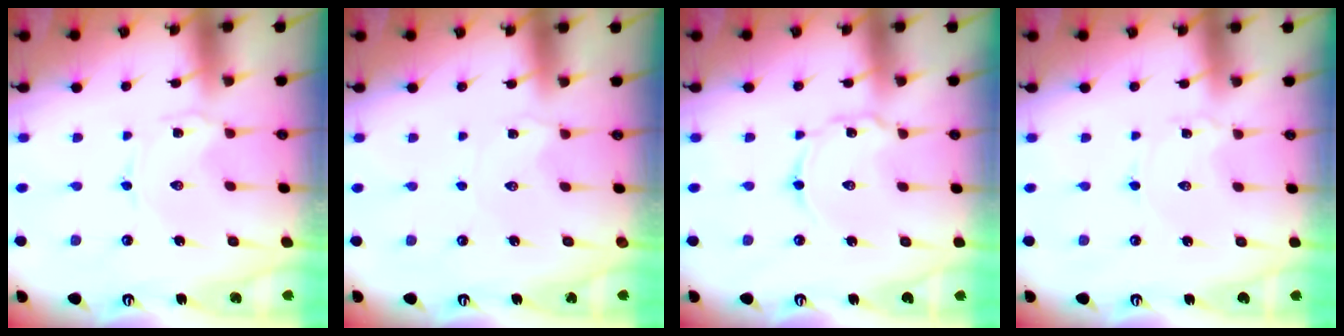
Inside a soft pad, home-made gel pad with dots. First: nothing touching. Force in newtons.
{"total": 2.1, "press": 2.1, "slide": 0.4}
{"total": 2.8, "press": 2.8, "slide": 0.3}
{"total": 1.4, "press": 1.4, "slide": 0.1}